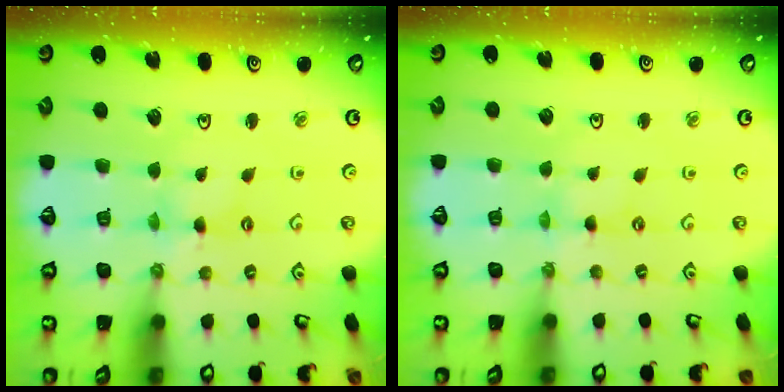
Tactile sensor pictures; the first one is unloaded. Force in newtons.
{"total": 0.0}